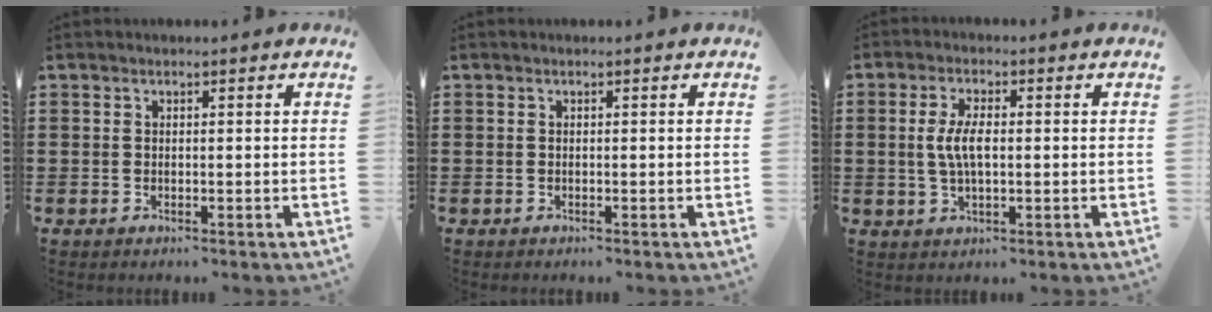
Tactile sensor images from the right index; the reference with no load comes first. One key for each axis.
{"total": 0.0}
{"total": 5.0, "fx": 0.1, "fy": 2.0, "fz": 4.6, "tx": -0.103, "ty": 0.000, "tz": -0.004}